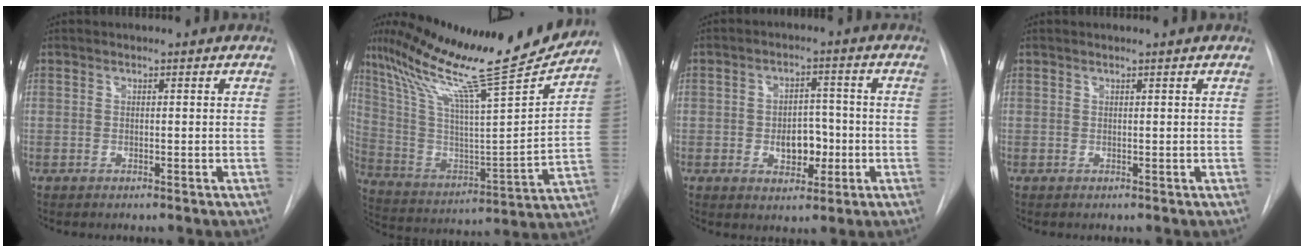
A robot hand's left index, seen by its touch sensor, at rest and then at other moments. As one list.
[{"total": 25.0, "force": [20.3, 0.7, 14.5], "torque": [-0.261, -0.034, 0.327]}, {"total": 5.8, "force": [-1.9, 3.6, 4.1], "torque": [-0.055, 0.004, -0.024]}, {"total": 0.0}]